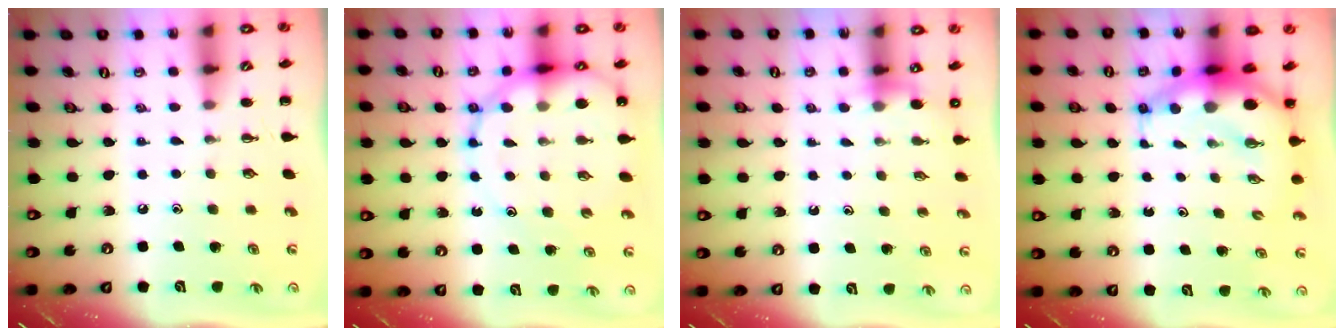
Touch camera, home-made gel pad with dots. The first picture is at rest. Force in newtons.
{"total": 16.2, "press": 15.6, "slide": 4.3}
{"total": 3.6, "press": 3.5, "slide": 1.0}
{"total": 7.6, "press": 7.3, "slide": 2.0}